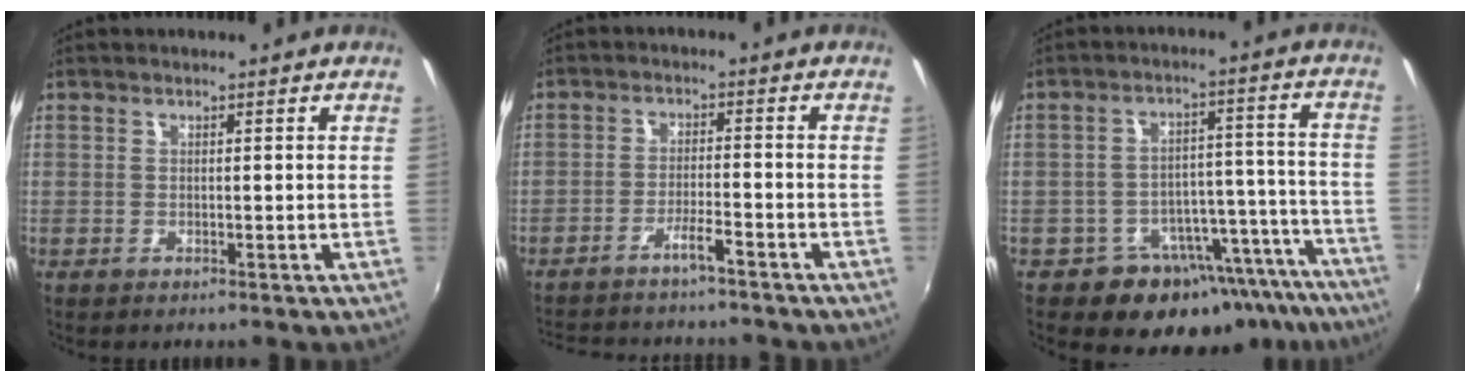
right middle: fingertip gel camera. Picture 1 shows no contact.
{"total": 8.2, "force": [-7.4, 0.6, 3.6], "torque": [-0.084, 0.003, -0.117]}
{"total": 16.3, "force": [-12.4, 8.9, 5.6], "torque": [-0.083, 0.045, -0.147]}